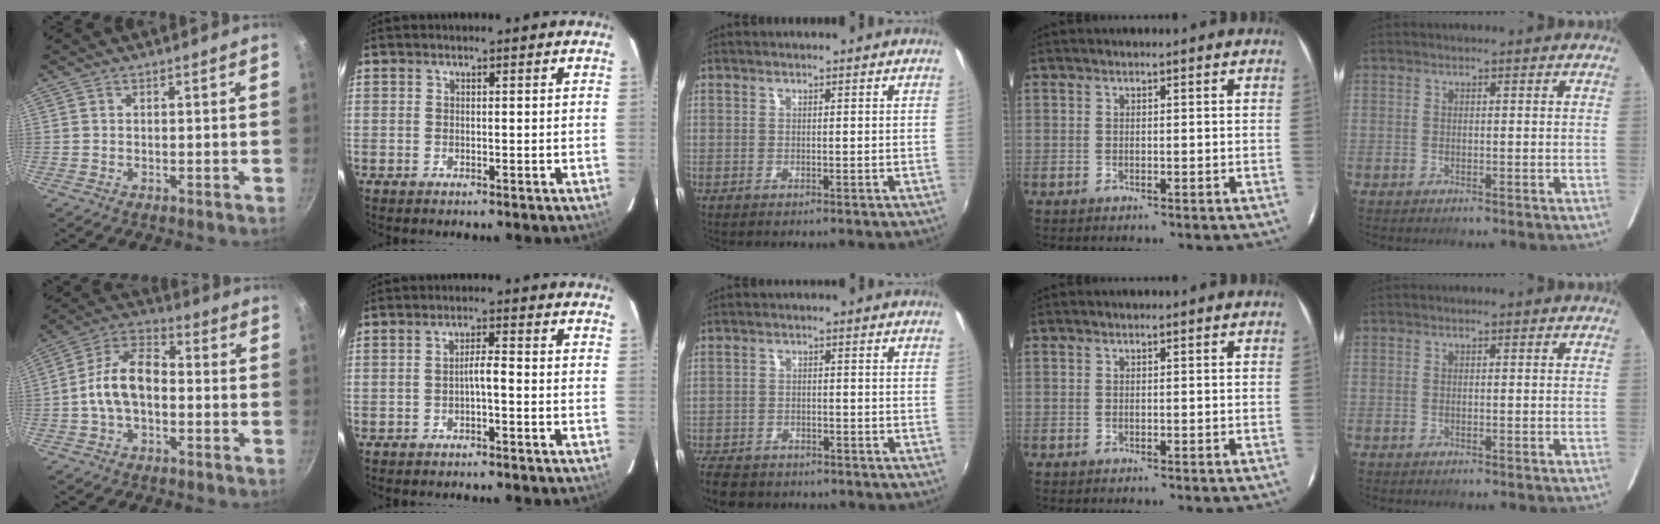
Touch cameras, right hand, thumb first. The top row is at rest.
{"thumb": {"total": 11.3, "force": [-1.5, 6.9, 8.8], "torque": [-0.140, 0.042, -0.044]}, "index": {"total": 2.2, "force": [-1.2, 0.1, 1.8], "torque": [-0.034, 0.008, -0.018]}, "middle": {"total": 9.6, "force": [-7.6, 4.6, 3.6], "torque": [-0.103, -0.016, -0.125]}}